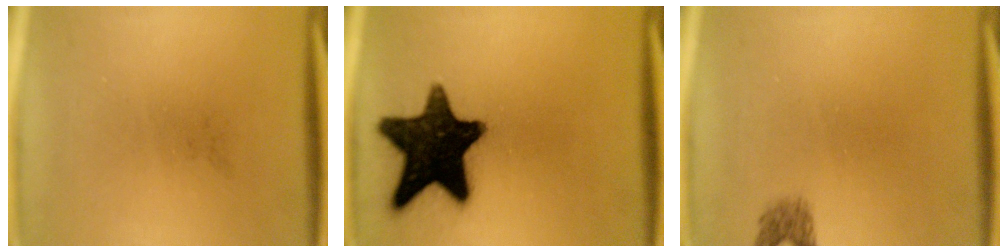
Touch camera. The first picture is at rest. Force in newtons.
{"total": 17.6}
{"total": 1.6}